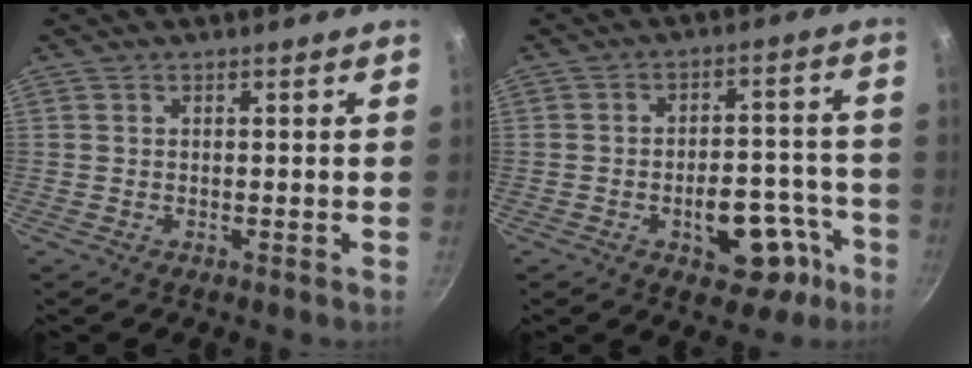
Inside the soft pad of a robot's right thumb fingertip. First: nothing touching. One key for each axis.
{"total": 12.7, "fx": -5.7, "fy": 7.1, "fz": 8.8, "tx": -0.066, "ty": 0.050, "tz": -0.067}